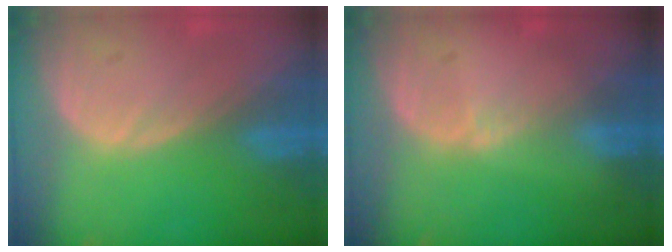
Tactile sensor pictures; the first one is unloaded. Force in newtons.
{"total": 0.6, "press": 0.6, "slide": 0.2}